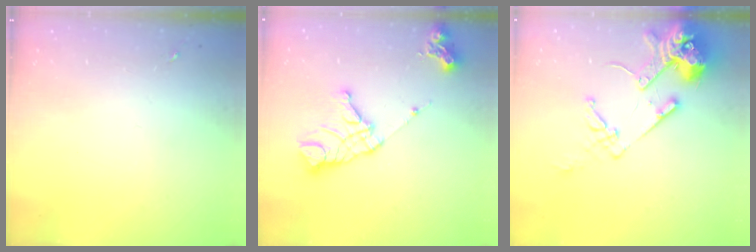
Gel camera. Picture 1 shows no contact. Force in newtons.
{"total": 14.9, "press": 14.8, "slide": 1.6}
{"total": 15.8, "press": 15.6, "slide": 2.0}